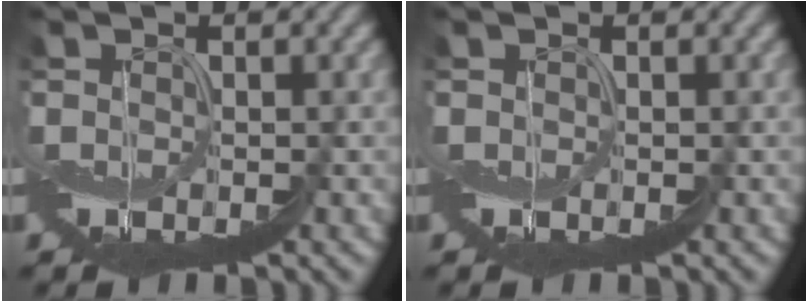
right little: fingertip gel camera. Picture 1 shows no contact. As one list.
[{"total": 0.0}]